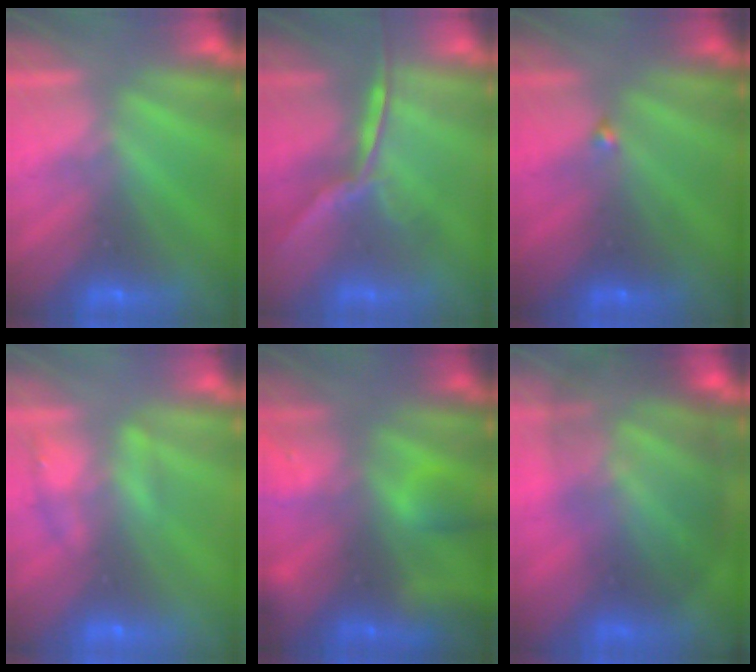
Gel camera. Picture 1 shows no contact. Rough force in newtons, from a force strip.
{"total": 1.6}
{"total": 1.9}
{"total": 2.2}
{"total": 8.8}
{"total": 9.5}